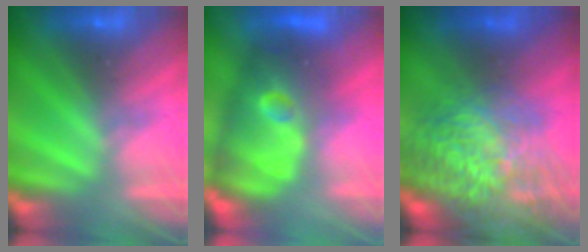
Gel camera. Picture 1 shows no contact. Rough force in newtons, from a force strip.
{"total": 9.5}
{"total": 7.6}